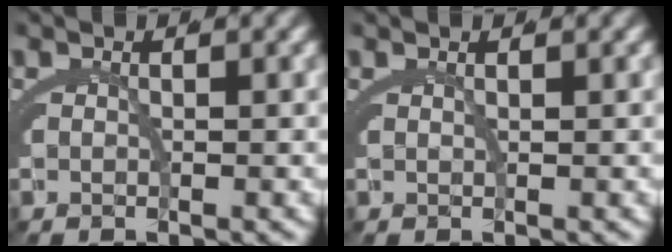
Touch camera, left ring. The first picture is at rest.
{"total": 0.9, "force": [0.6, -0.7, 0.1], "torque": [-0.002, -0.002, 0.015]}